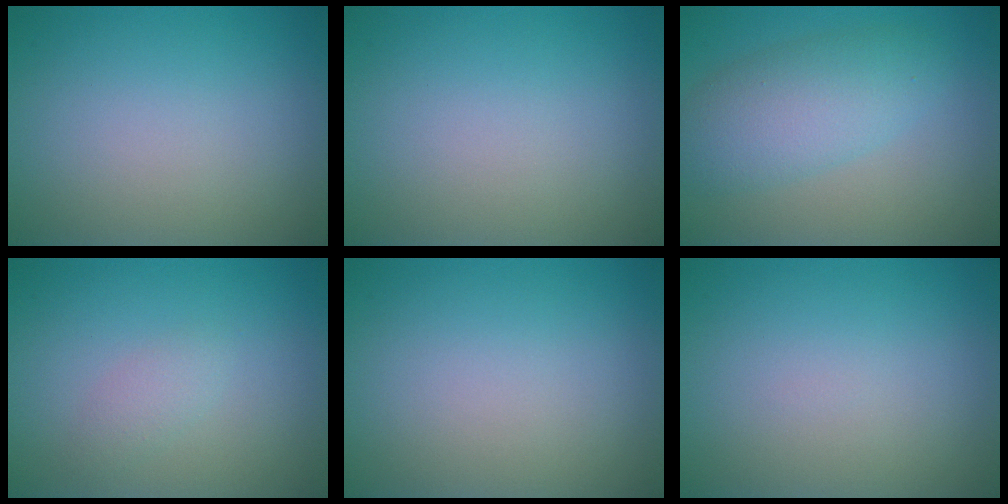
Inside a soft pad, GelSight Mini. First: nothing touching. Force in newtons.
{"total": 0.0}
{"total": 4.9, "press": 4.9, "slide": 0.1}
{"total": 1.3, "press": 1.3, "slide": 0.1}
{"total": 0.0}
{"total": 0.0}